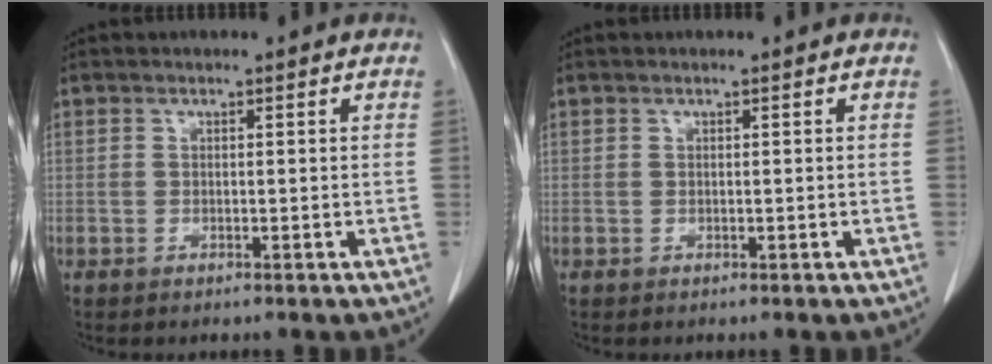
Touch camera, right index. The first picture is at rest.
{"total": 0.0}